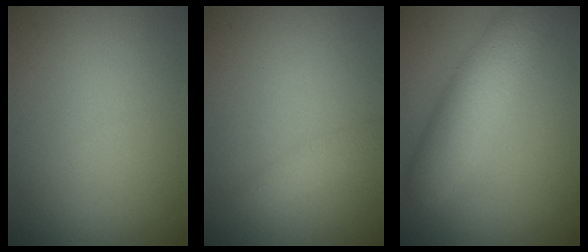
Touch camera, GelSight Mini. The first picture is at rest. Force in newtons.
{"total": 1.4, "press": 1.4, "slide": 0.1}
{"total": 5.6, "press": 5.6, "slide": 0.3}